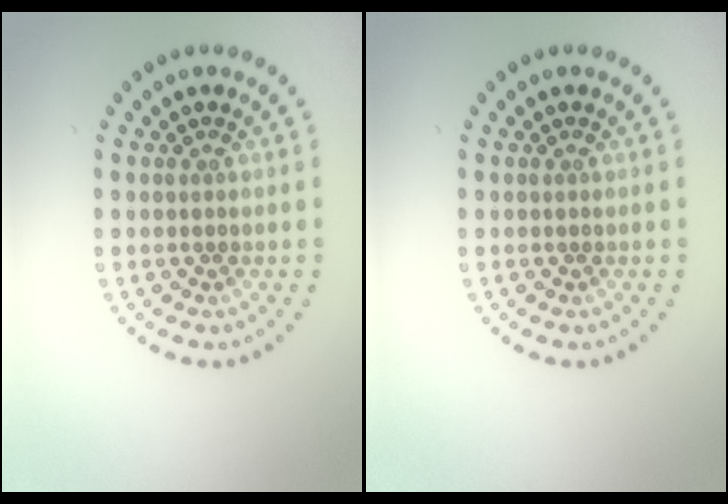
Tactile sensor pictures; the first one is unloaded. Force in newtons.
{"total": 0.0}